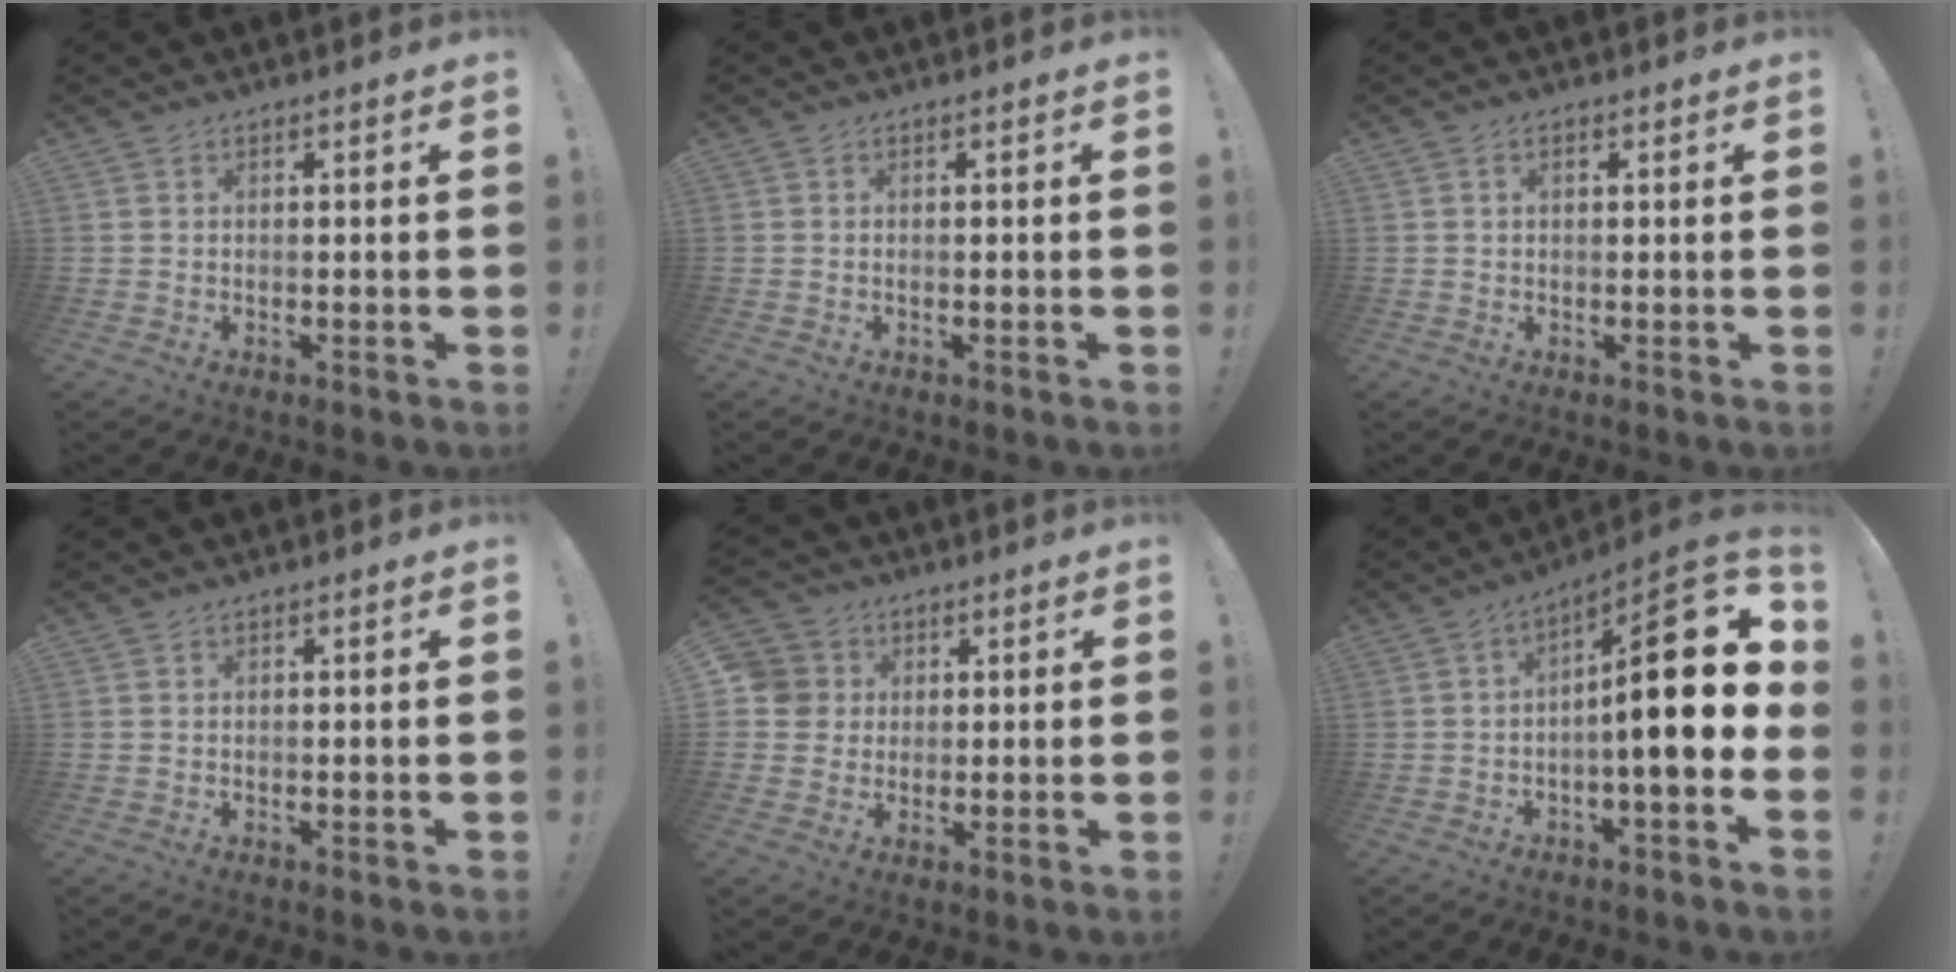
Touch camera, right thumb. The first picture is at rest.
{"total": 0.0}
{"total": 1.3, "force": [0.5, 0.8, 0.9], "torque": [-0.011, 0.000, 0.006]}
{"total": 0.0}
{"total": 6.9, "force": [1.3, 6.7, 1.3], "torque": [-0.026, 0.001, 0.026]}
{"total": 19.1, "force": [1.4, 4.5, 18.5], "torque": [-0.260, -0.007, 0.017]}